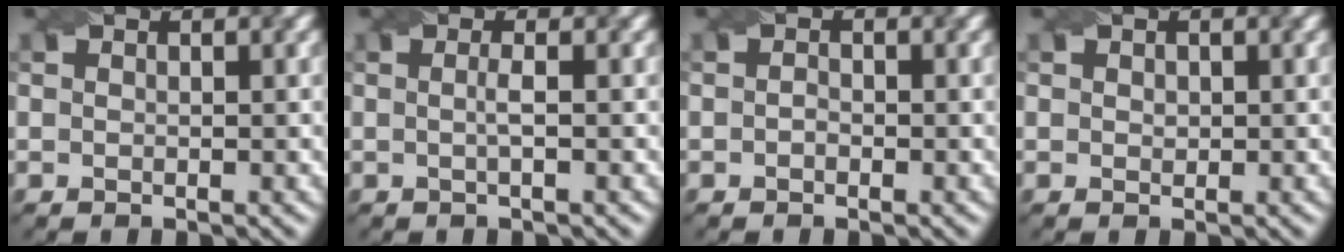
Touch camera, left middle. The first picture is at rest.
{"total": 1.3, "force": [-0.2, 0.2, 1.3], "torque": [-0.025, 0.001, -0.006]}
{"total": 0.6, "force": [-0.3, 0.4, 0.4], "torque": [-0.009, -0.001, -0.006]}
{"total": 0.6, "force": [0.1, 0.5, 0.3], "torque": [-0.007, -0.002, 0.004]}